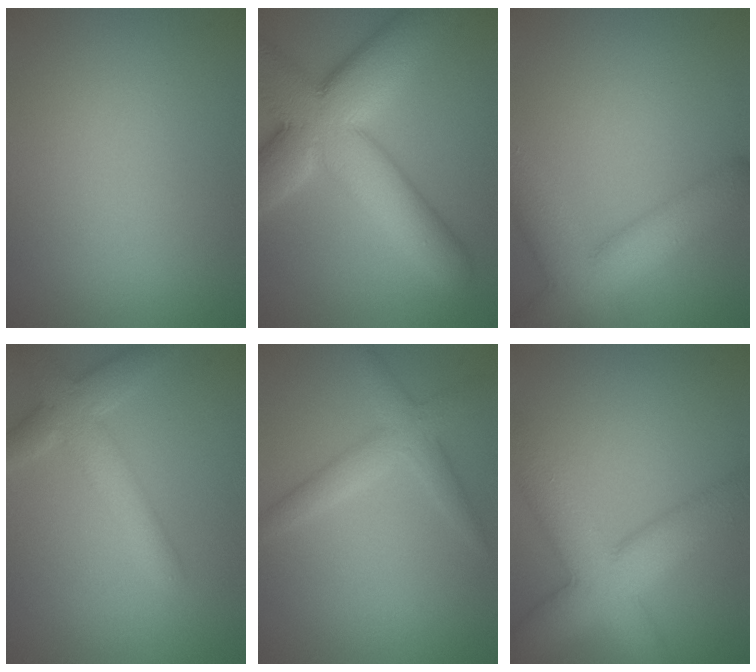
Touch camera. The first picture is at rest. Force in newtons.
{"total": 12.6, "press": 12.6, "slide": 1.1}
{"total": 7.5, "press": 7.5, "slide": 0.4}
{"total": 4.6, "press": 4.6, "slide": 0.4}
{"total": 3.0, "press": 3.0, "slide": 0.1}
{"total": 8.5, "press": 8.4, "slide": 0.4}